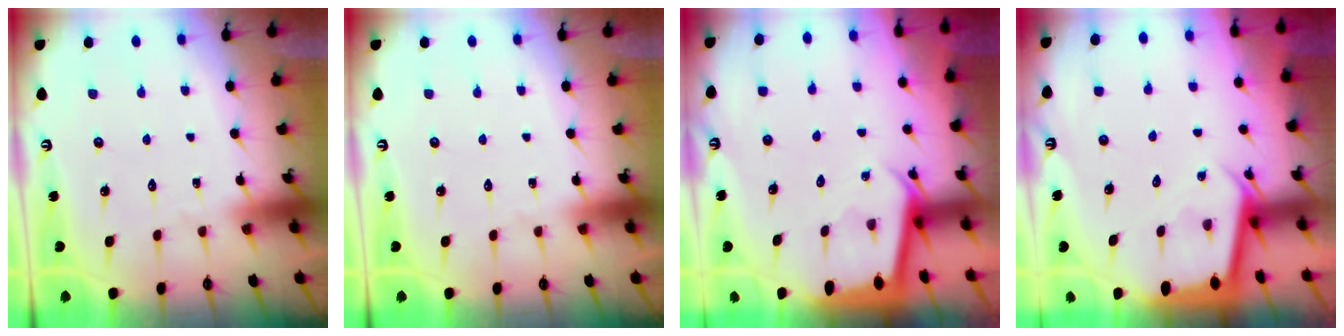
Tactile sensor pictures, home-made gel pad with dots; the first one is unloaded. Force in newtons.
{"total": 0.0}
{"total": 2.2, "press": 2.2, "slide": 0.1}
{"total": 2.4, "press": 2.4, "slide": 0.1}